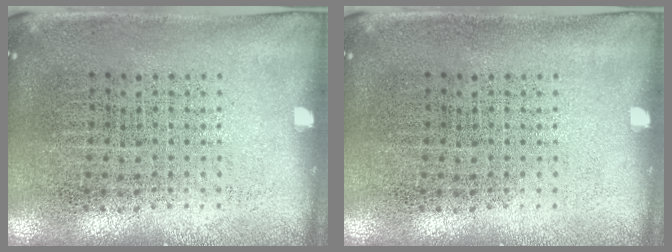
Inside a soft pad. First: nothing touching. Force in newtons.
{"total": 0.0}